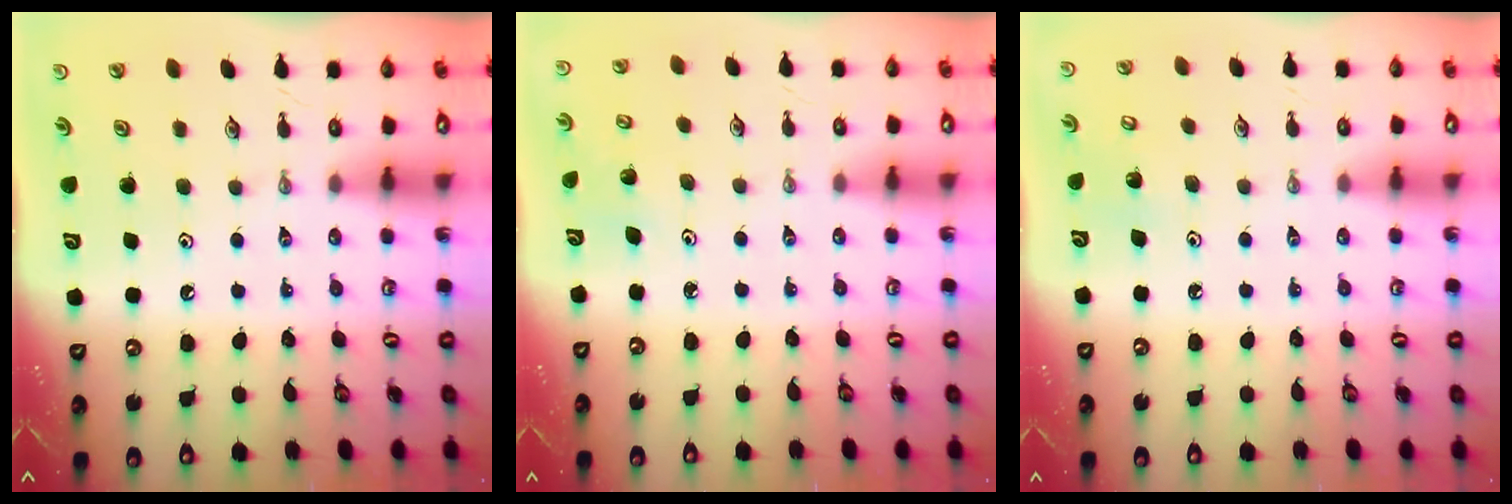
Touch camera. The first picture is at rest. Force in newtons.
{"total": 2.3, "press": 2.3, "slide": 0.2}
{"total": 4.4, "press": 4.3, "slide": 0.4}